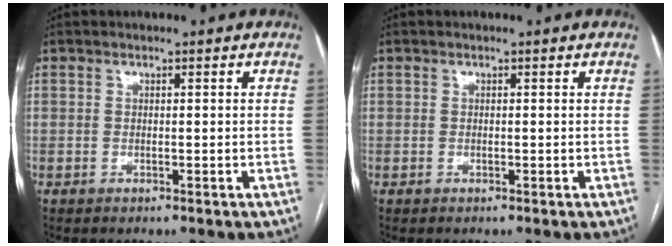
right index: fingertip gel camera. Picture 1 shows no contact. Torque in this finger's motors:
{"motor_torque": [0.00, 0.00, 0.00, 0.00]}